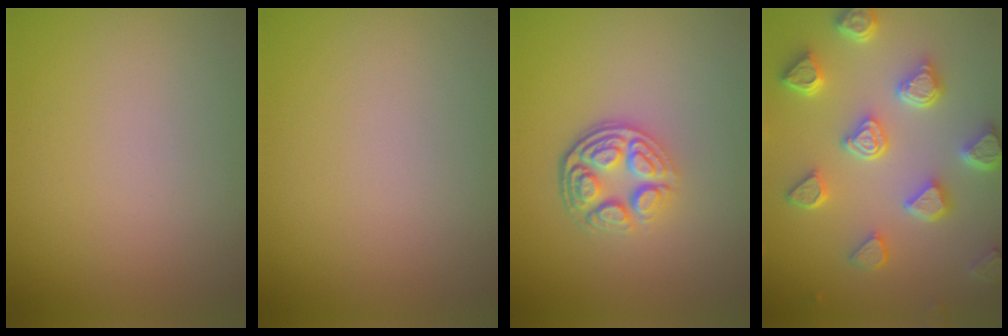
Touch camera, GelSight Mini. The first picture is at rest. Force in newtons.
{"total": 0.0}
{"total": 4.7, "press": 3.4, "slide": 3.1}
{"total": 6.6, "press": 5.2, "slide": 4.0}